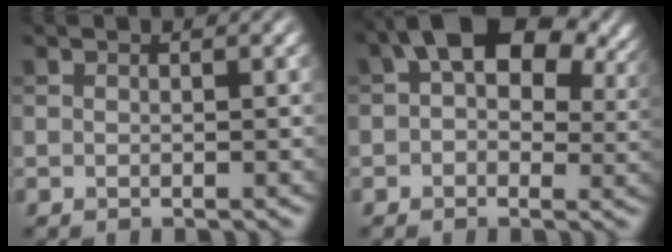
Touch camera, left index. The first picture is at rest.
{"total": 11.9, "force": [4.9, 6.9, 8.3], "torque": [-0.114, 0.024, 0.069]}